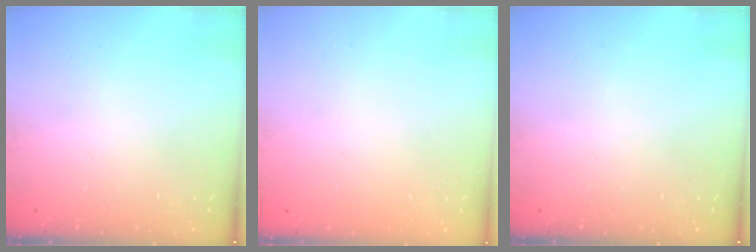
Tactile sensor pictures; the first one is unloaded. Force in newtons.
{"total": 0.0}
{"total": 0.0}